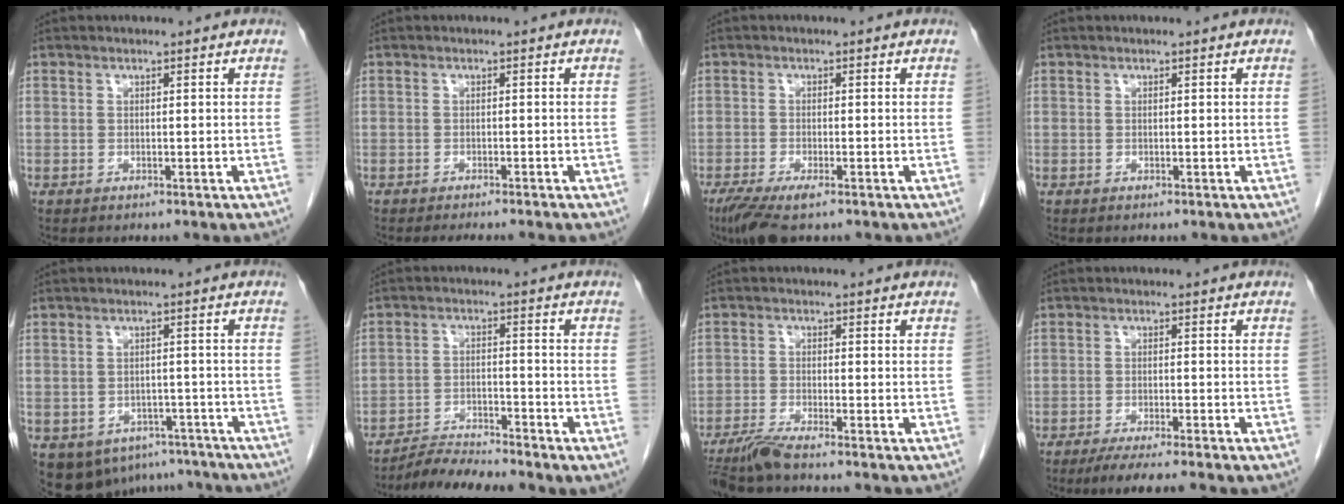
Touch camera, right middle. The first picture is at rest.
{"total": 5.3, "force": [-4.4, 0.6, 2.9], "torque": [-0.027, -0.007, -0.058]}
{"total": 5.7, "force": [-3.7, 1.2, 4.2], "torque": [-0.076, -0.016, -0.062]}
{"total": 0.0}
{"total": 12.2, "force": [-8.0, 8.4, 3.8], "torque": [-0.080, 0.008, -0.092]}
{"total": 4.9, "force": [-4.7, -0.7, 1.2], "torque": [-0.019, -0.014, -0.088]}
{"total": 4.5, "force": [-3.9, -0.7, 2.1], "torque": [-0.043, -0.017, -0.078]}
{"total": 6.5, "force": [-5.0, -0.3, 4.2], "torque": [-0.052, -0.013, -0.077]}